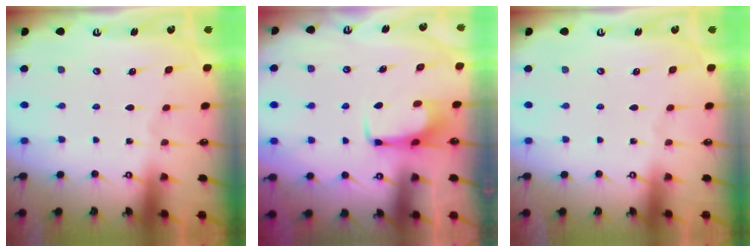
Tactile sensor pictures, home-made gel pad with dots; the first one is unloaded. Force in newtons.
{"total": 3.0, "press": 3.0, "slide": 0.4}
{"total": 0.0}